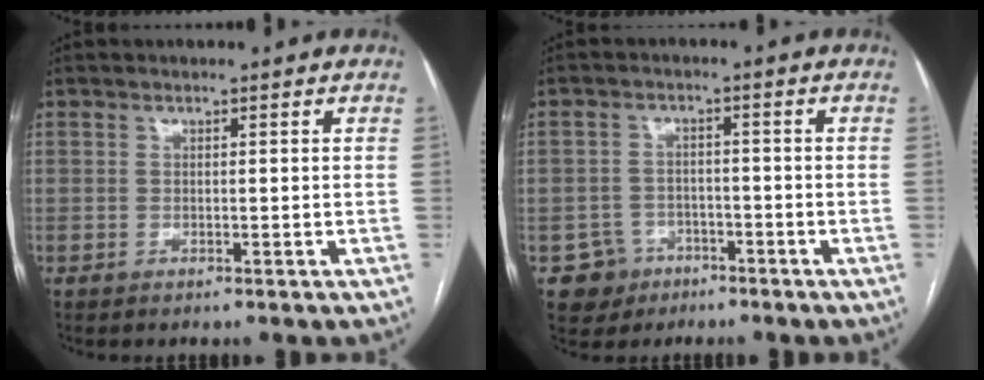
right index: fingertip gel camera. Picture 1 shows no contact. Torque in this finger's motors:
{"motor_torque": [-0.11, -0.14, -0.38, -0.21]}